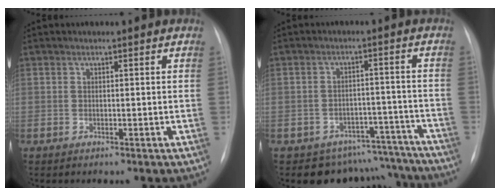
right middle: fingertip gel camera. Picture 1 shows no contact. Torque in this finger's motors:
{"motor_torque": [0.70, -0.89, 0.05, 0.04]}